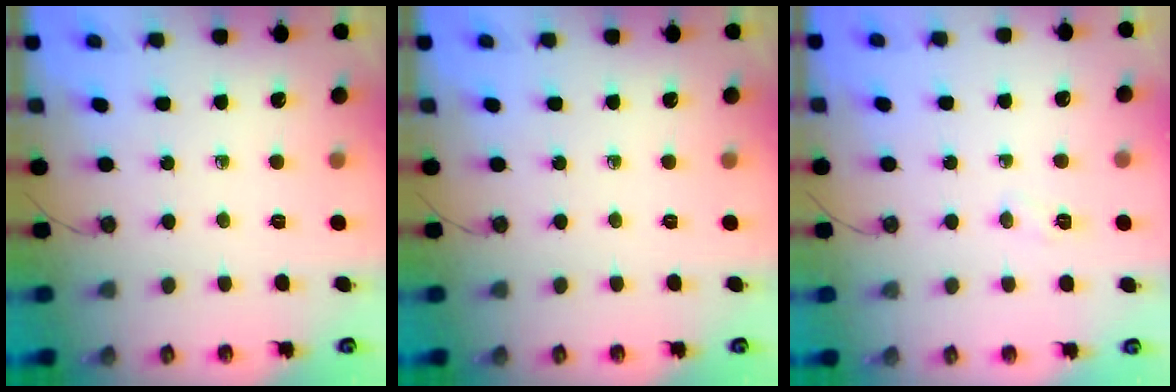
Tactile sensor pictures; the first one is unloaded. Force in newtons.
{"total": 0.0}
{"total": 3.1, "press": 2.8, "slide": 1.2}